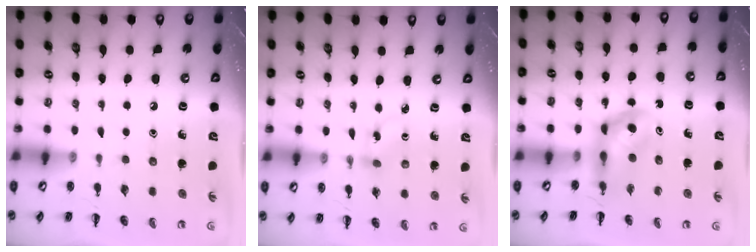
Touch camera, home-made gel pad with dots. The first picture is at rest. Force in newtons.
{"total": 2.1, "press": 1.9, "slide": 0.9}
{"total": 5.5, "press": 5.4, "slide": 0.9}